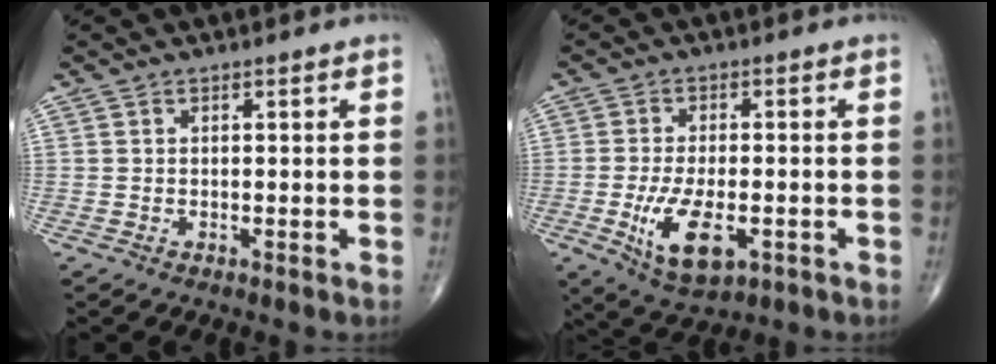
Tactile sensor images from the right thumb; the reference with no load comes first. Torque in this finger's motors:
{"motor_torque": [-0.19, 0.67, 0.50, 0.41, 0.29]}